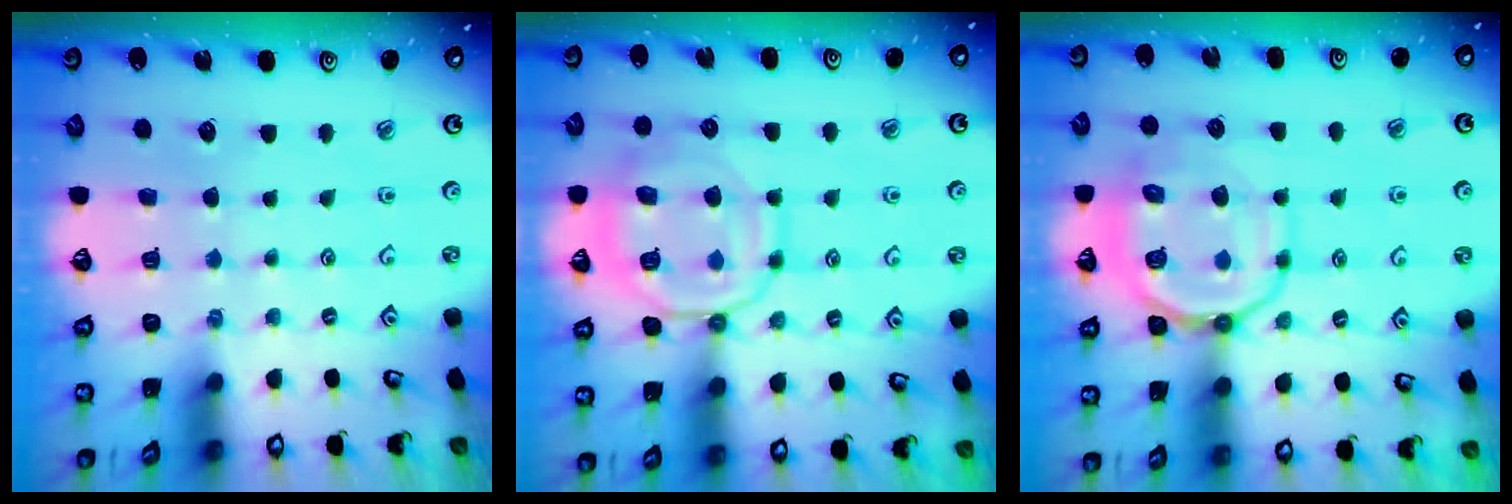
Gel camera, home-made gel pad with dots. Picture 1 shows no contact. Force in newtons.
{"total": 12.6, "press": 12.6, "slide": 1.2}
{"total": 13.7, "press": 13.5, "slide": 1.7}